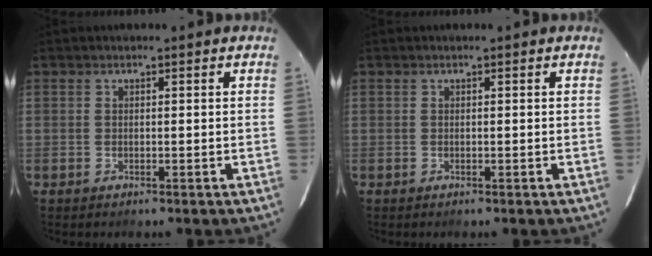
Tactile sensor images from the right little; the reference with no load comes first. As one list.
[{"total": 0.0}]